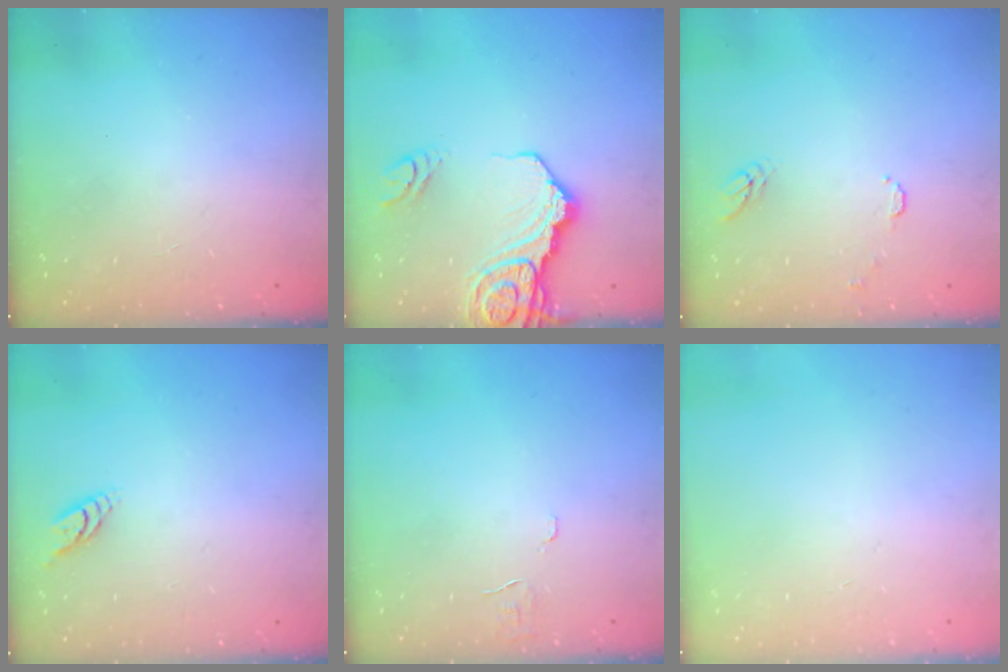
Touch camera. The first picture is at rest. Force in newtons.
{"total": 13.6, "press": 13.5, "slide": 1.7}
{"total": 8.0, "press": 8.0, "slide": 0.7}
{"total": 4.9, "press": 4.8, "slide": 0.6}
{"total": 3.5, "press": 3.5, "slide": 0.3}
{"total": 0.0}